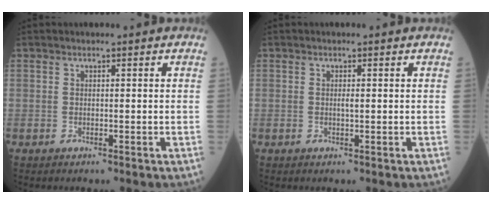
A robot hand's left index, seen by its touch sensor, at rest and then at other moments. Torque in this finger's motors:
{"motor_torque": [0.28, -0.01, 0.05, 0.00]}